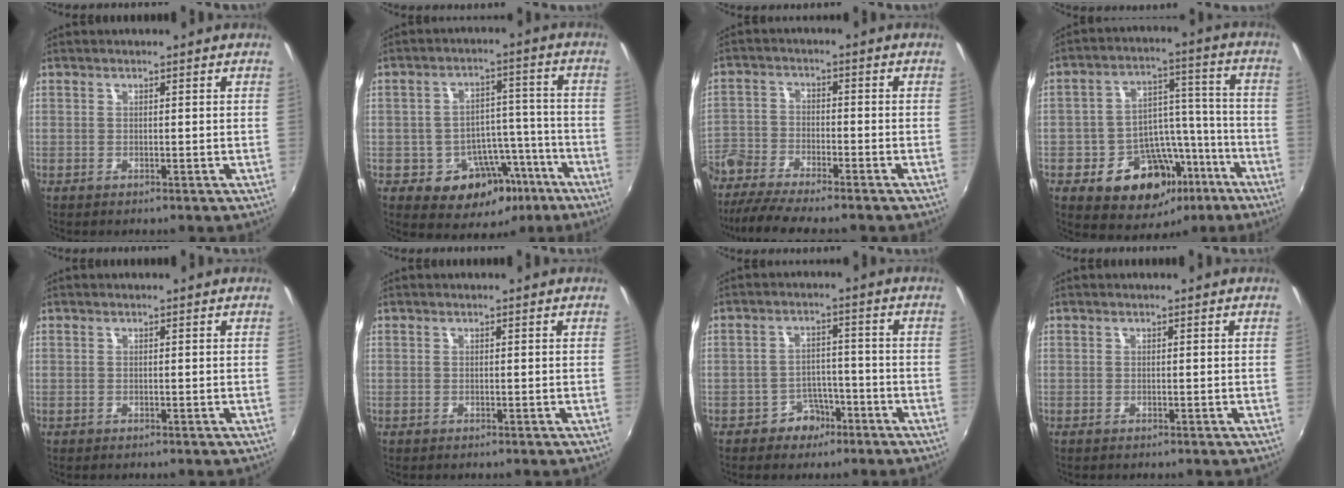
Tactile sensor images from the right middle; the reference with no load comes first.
{"total": 12.1, "force": [-6.2, 9.0, 5.3], "torque": [-0.086, 0.035, -0.059]}
{"total": 10.1, "force": [-8.8, 2.2, 4.5], "torque": [-0.116, -0.011, -0.169]}
{"total": 16.7, "force": [-8.5, 12.2, 7.6], "torque": [-0.152, 0.039, -0.100]}
{"total": 0.0}
{"total": 0.0}
{"total": 5.0, "force": [-3.2, 3.7, 1.1], "torque": [-0.025, 0.015, -0.045]}
{"total": 0.0}